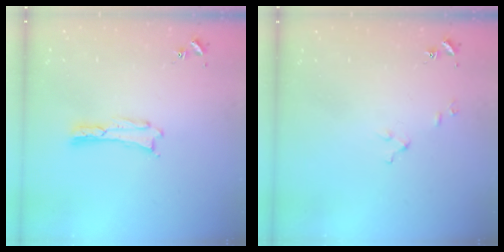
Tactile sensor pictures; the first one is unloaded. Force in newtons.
{"total": 2.6, "press": 2.6, "slide": 0.3}